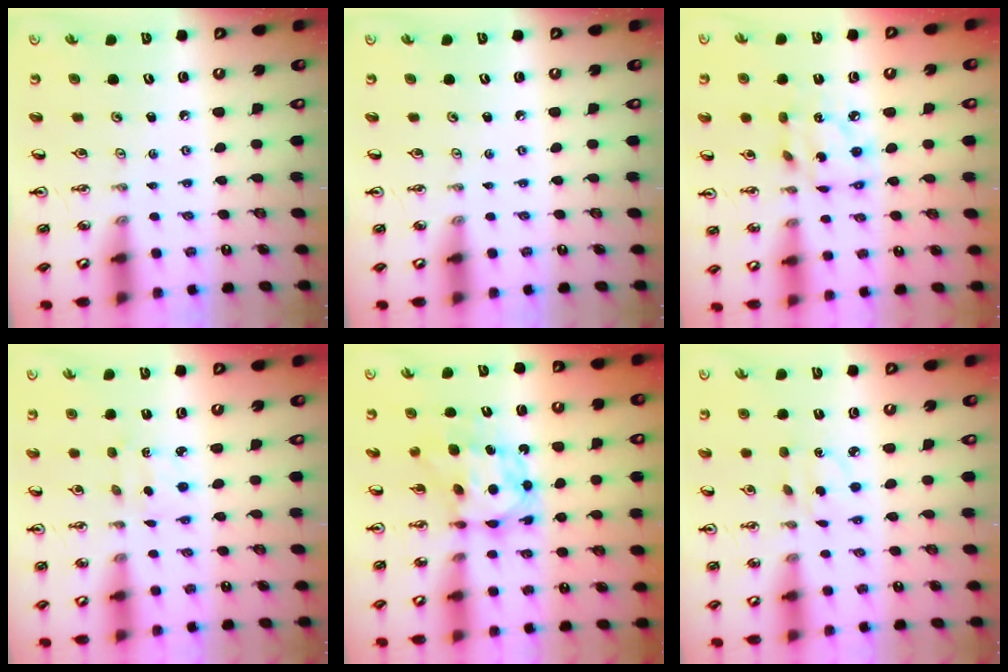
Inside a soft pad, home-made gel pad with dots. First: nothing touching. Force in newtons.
{"total": 0.0}
{"total": 9.5, "press": 9.5, "slide": 0.5}
{"total": 2.5, "press": 2.4, "slide": 0.6}
{"total": 7.4, "press": 7.4, "slide": 0.7}
{"total": 3.2, "press": 3.1, "slide": 0.6}